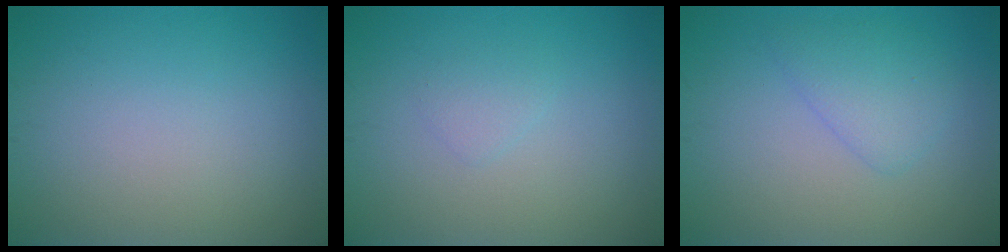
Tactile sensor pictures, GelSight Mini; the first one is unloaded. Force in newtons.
{"total": 0.9, "press": 0.9, "slide": 0.1}
{"total": 2.5, "press": 2.4, "slide": 0.2}